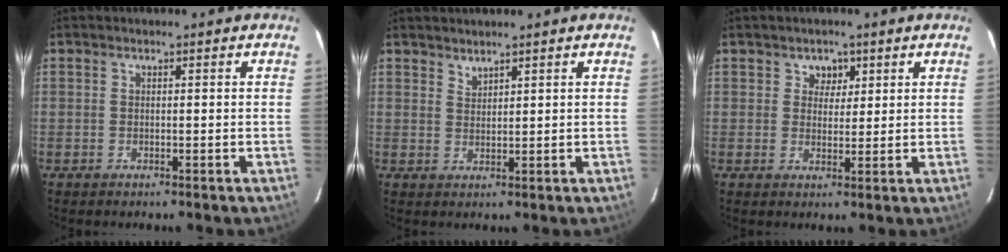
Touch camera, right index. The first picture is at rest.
{"total": 1.7, "force": [1.7, 0.4, 0.3], "torque": [-0.003, 0.002, 0.031]}
{"total": 3.1, "force": [1.4, 2.7, 0.4], "torque": [0.005, 0.007, 0.023]}